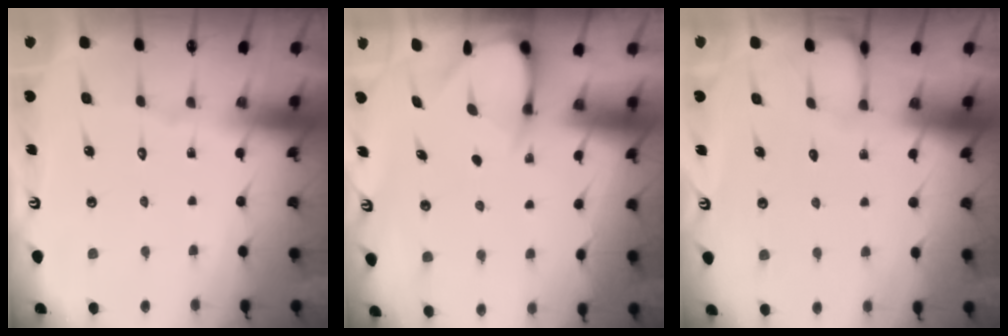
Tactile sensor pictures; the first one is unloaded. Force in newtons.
{"total": 3.7, "press": 3.7, "slide": 0.3}
{"total": 0.8, "press": 0.8, "slide": 0.0}